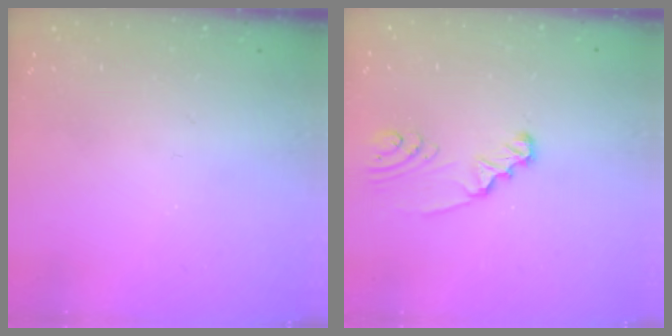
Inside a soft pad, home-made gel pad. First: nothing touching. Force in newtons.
{"total": 2.4, "press": 2.4, "slide": 0.2}